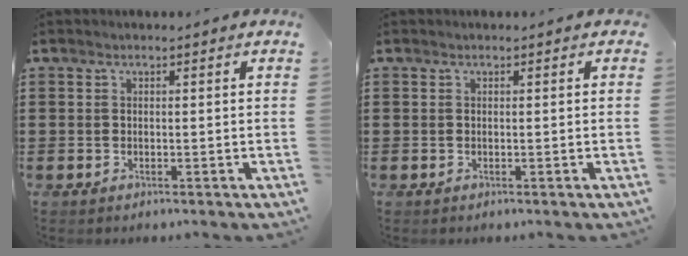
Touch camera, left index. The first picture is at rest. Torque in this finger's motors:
{"motor_torque": [0.19, -0.05, 0.00, 0.02]}